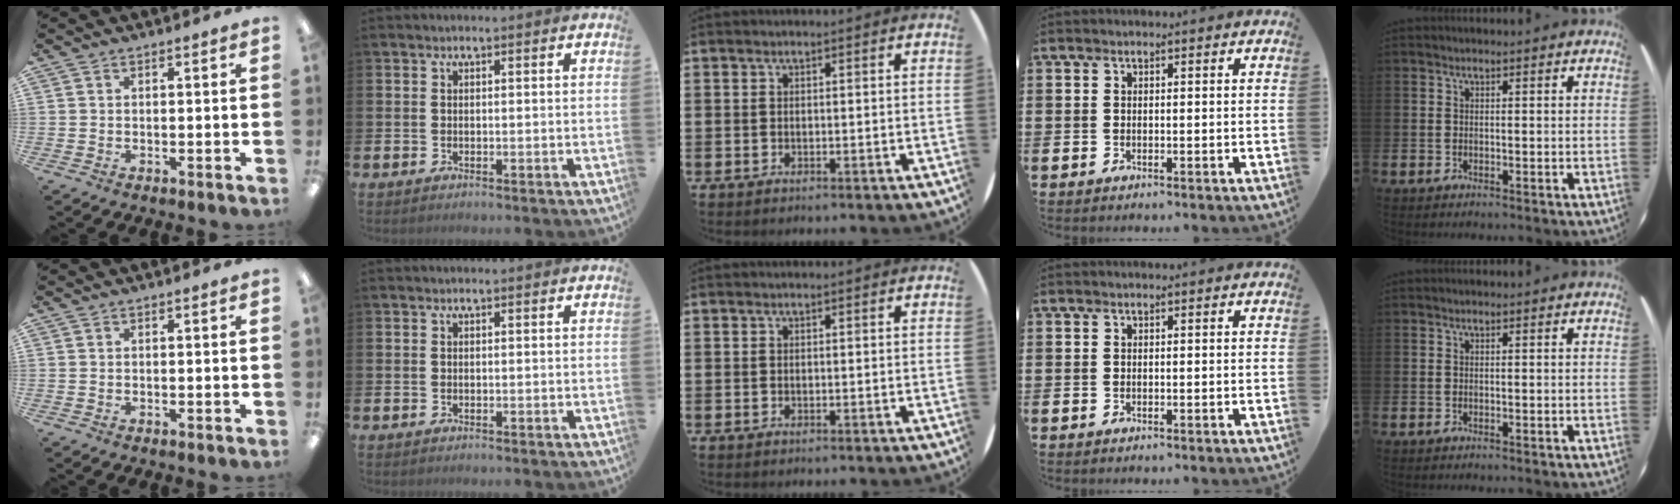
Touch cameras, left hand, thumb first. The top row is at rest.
{}